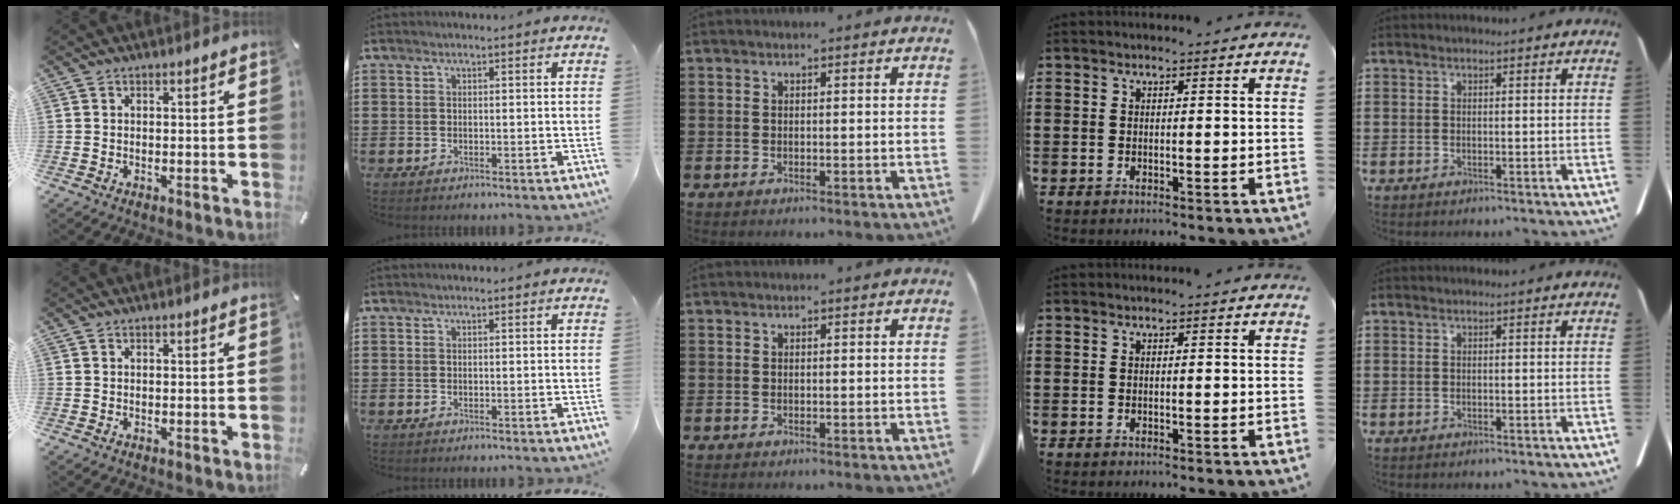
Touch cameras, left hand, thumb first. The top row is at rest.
{}